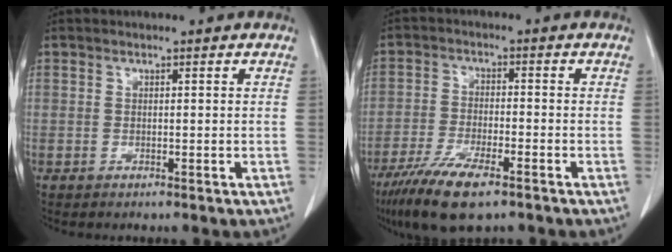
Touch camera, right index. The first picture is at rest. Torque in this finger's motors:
{"motor_torque": [0.96, -0.87, 0.54, 0.17]}